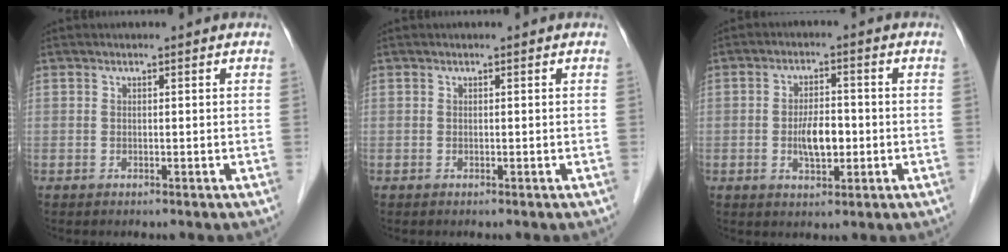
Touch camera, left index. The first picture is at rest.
{"total": 0.0}
{"total": 5.3, "force": [-1.8, 2.1, 4.5], "torque": [-0.083, -0.004, -0.030]}